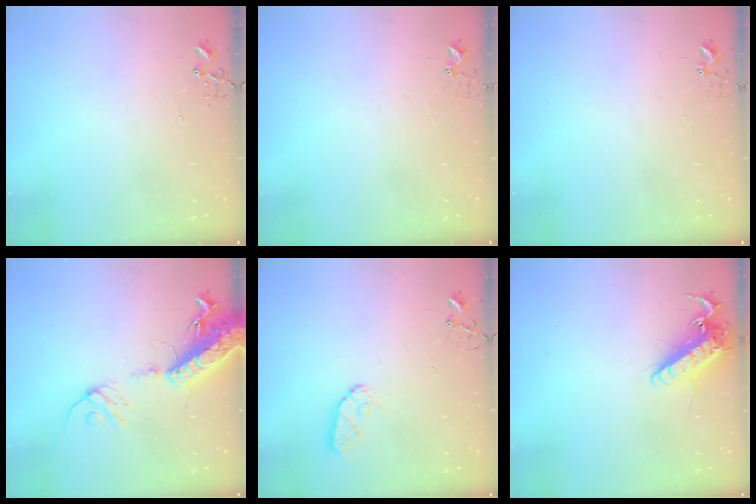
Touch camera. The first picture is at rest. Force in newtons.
{"total": 2.7, "press": 2.7, "slide": 0.2}
{"total": 2.9, "press": 2.9, "slide": 0.3}
{"total": 17.4, "press": 16.9, "slide": 4.1}
{"total": 8.0, "press": 8.0, "slide": 0.5}
{"total": 13.4, "press": 13.2, "slide": 2.5}